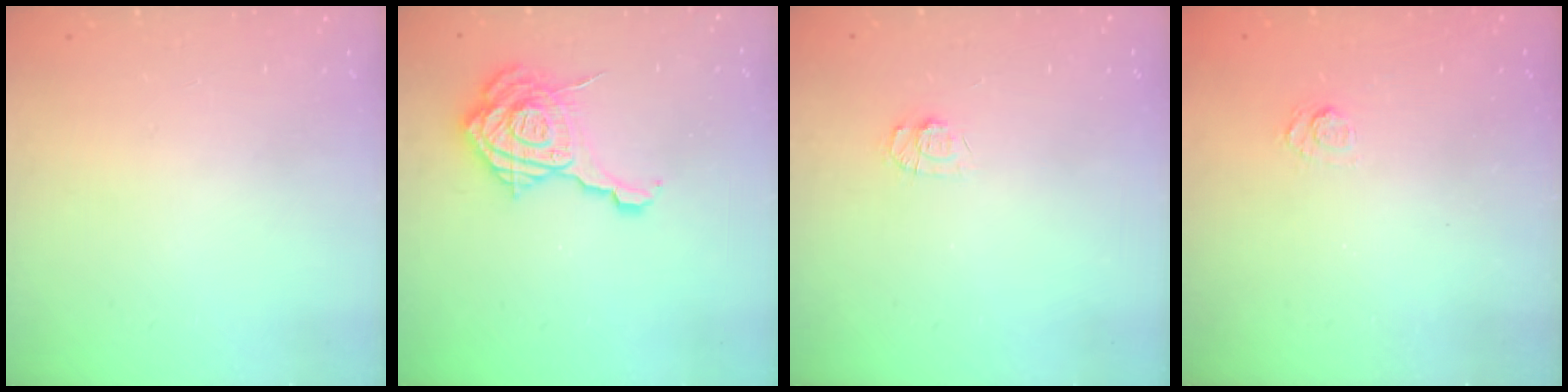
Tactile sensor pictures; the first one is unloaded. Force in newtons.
{"total": 18.5, "press": 18.4, "slide": 2.1}
{"total": 6.2, "press": 6.1, "slide": 0.7}
{"total": 2.4, "press": 2.0, "slide": 1.3}